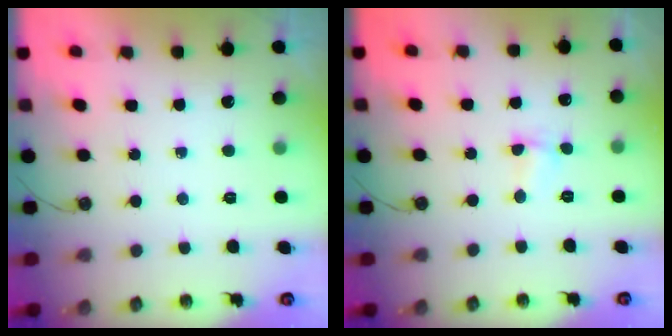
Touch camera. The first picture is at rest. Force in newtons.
{"total": 1.0, "press": 1.0, "slide": 0.4}